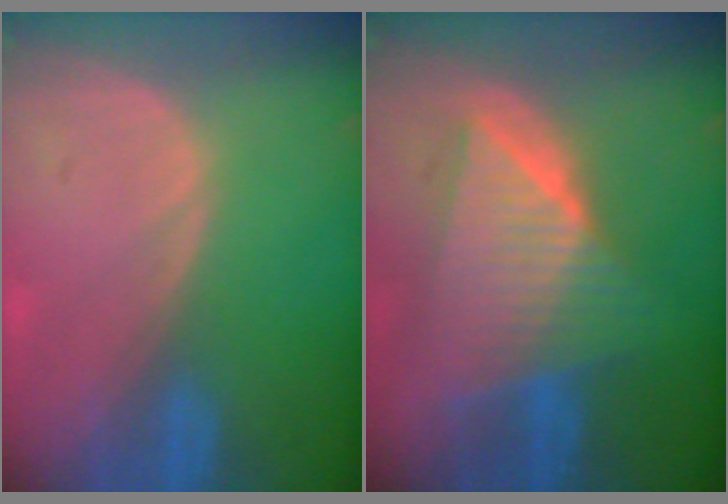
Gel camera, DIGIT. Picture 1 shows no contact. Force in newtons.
{"total": 9.6, "press": 9.6, "slide": 0.6}